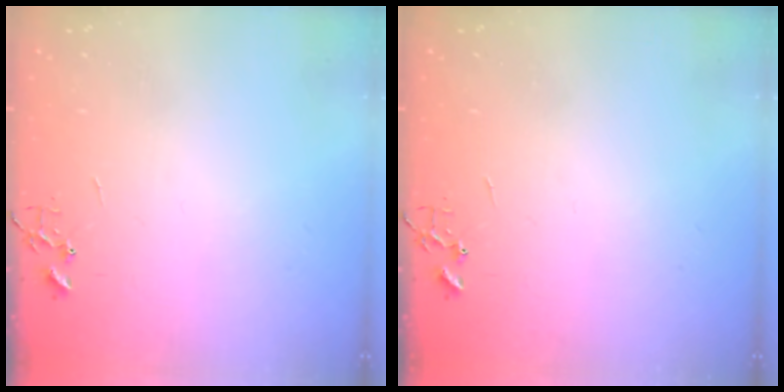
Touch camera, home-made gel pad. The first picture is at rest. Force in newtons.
{"total": 0.0}